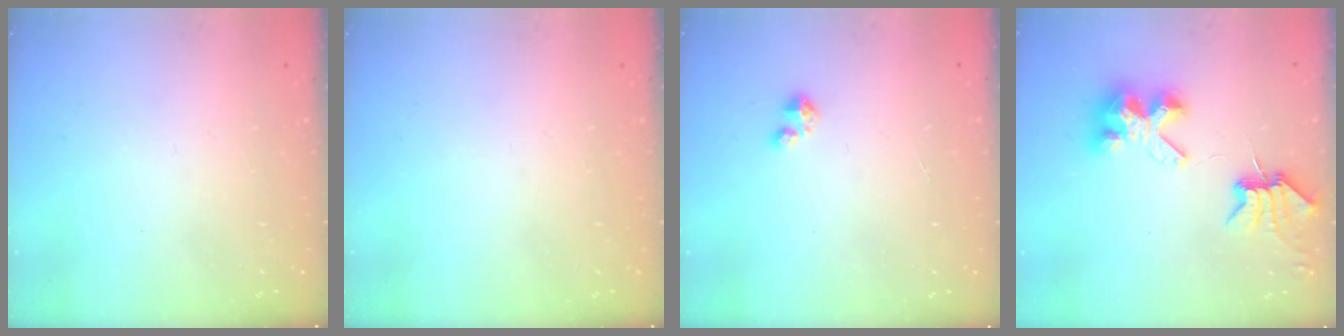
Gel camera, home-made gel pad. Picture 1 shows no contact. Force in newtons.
{"total": 0.0}
{"total": 3.0, "press": 3.0, "slide": 0.3}
{"total": 6.9, "press": 6.8, "slide": 1.1}